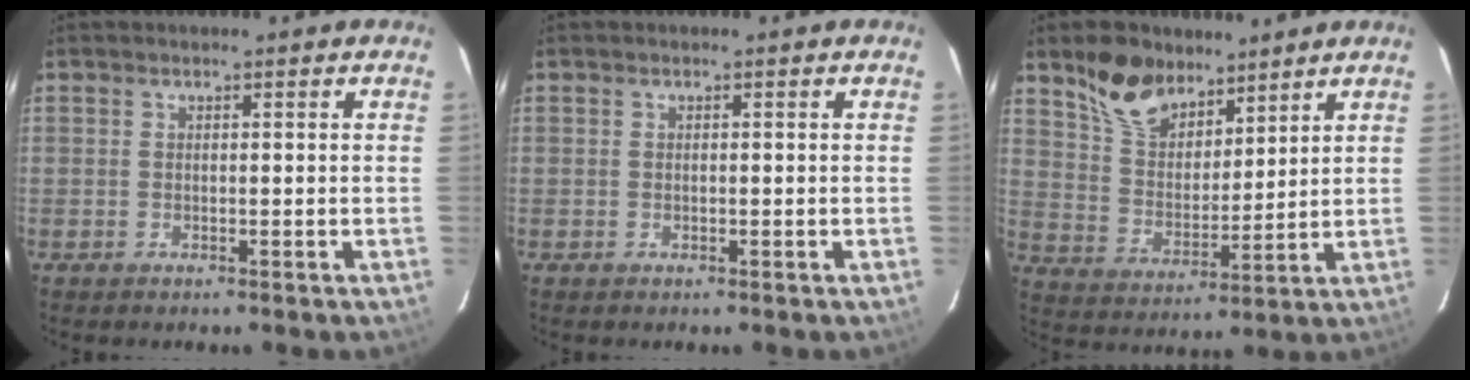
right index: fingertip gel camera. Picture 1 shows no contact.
{"total": 0.0}
{"total": 11.7, "force": [8.4, 6.3, 5.1], "torque": [-0.099, 0.015, 0.164]}